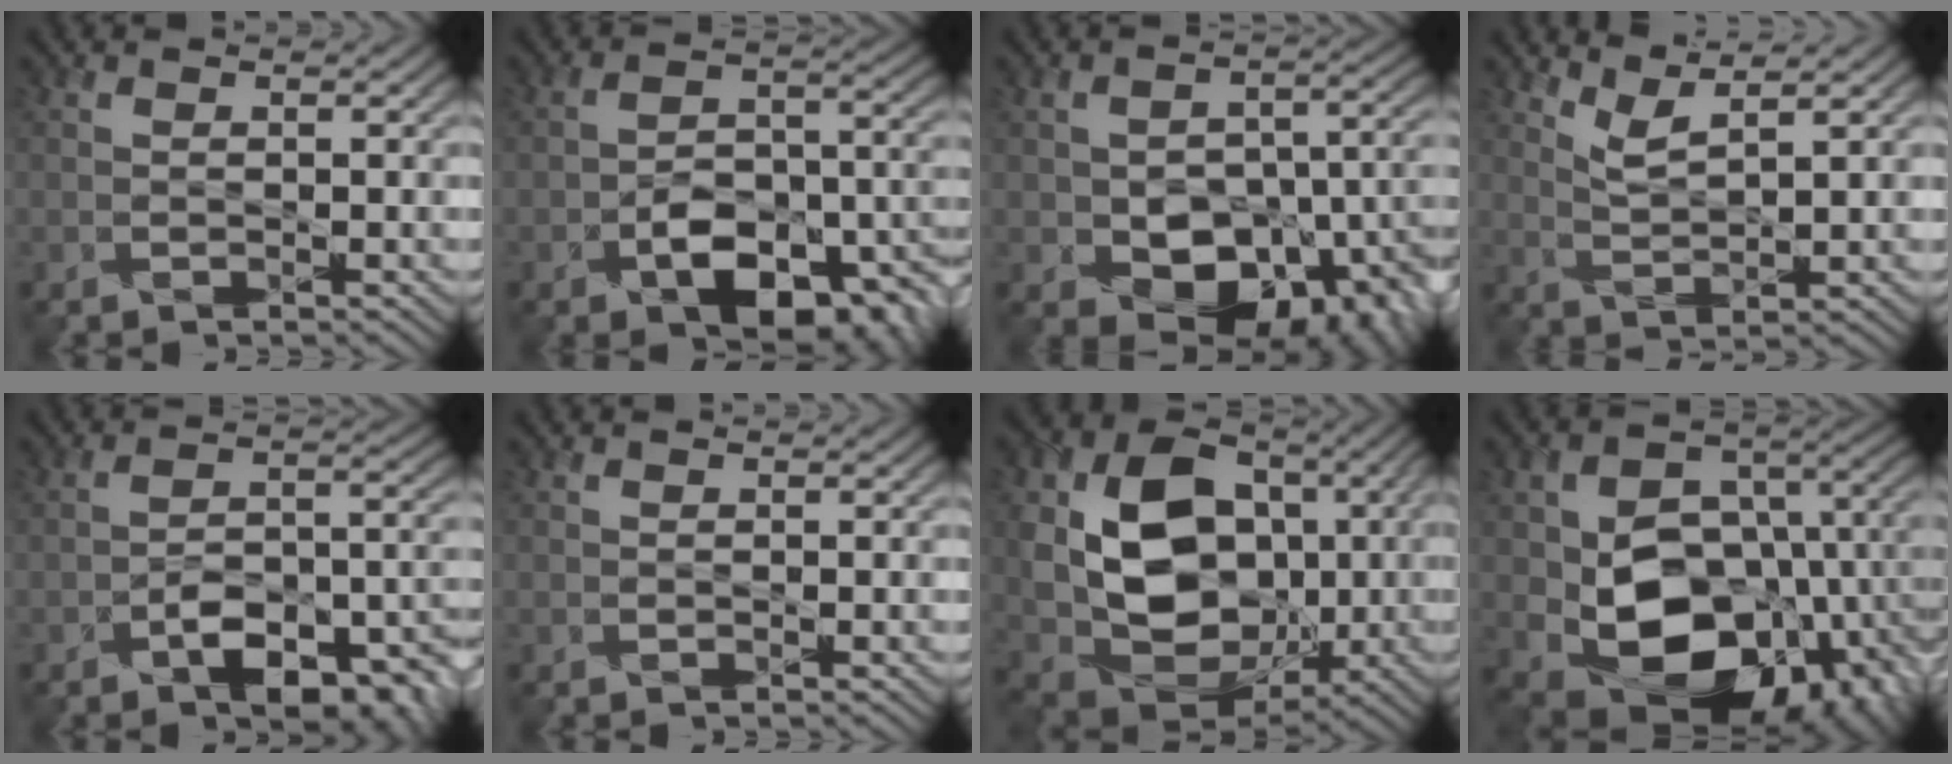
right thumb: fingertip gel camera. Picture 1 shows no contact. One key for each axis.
{"total": 10.6, "fx": -5.4, "fy": 5.9, "fz": 7.0, "tx": -0.113, "ty": -0.013, "tz": -0.092}
{"total": 14.3, "fx": -5.4, "fy": 9.0, "fz": 9.7, "tx": -0.147, "ty": -0.025, "tz": -0.081}
{"total": 3.7, "fx": 3.0, "fy": 0.5, "fz": 2.1, "tx": -0.048, "ty": 0.003, "tz": 0.067}
{"total": 9.6, "fx": -5.0, "fy": 4.7, "fz": 6.7, "tx": -0.099, "ty": -0.005, "tz": -0.090}
{"total": 0.0}
{"total": 13.7, "fx": 0.5, "fy": 10.2, "fz": 9.2, "tx": -0.188, "ty": -0.009, "tz": 0.017}
{"total": 16.2, "fx": -4.5, "fy": 11.7, "fz": 10.3, "tx": -0.169, "ty": -0.044, "tz": -0.061}